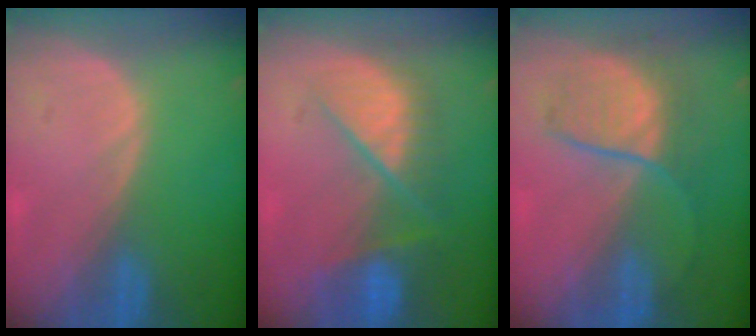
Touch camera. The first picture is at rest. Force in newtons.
{"total": 9.6, "press": 8.2, "slide": 5.1}
{"total": 7.0, "press": 6.9, "slide": 0.8}